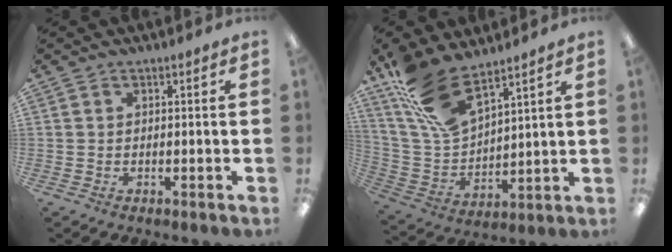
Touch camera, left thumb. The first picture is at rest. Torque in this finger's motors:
{"motor_torque": [1.07, 1.08, 1.44, -1.33, 0.35]}